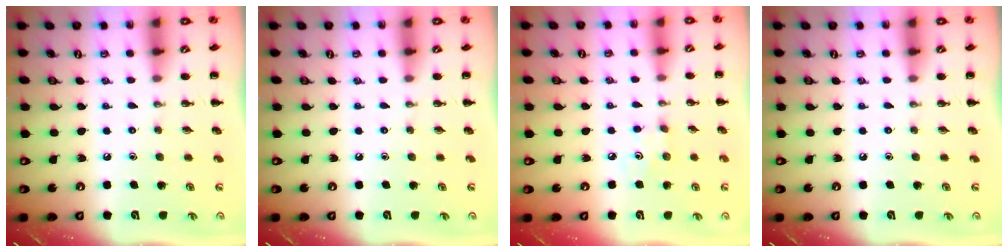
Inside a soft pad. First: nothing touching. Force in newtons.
{"total": 0.0}
{"total": 3.1, "press": 3.0, "slide": 0.9}
{"total": 0.0}